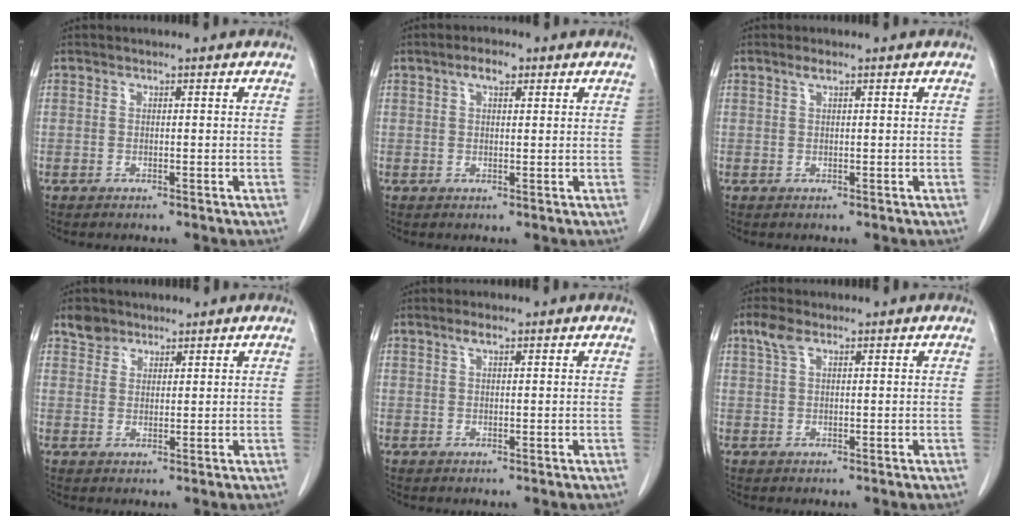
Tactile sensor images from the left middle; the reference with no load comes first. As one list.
[{"total": 2.8, "force": [1.5, 1.2, 2.0], "torque": [-0.038, 0.010, 0.025]}, {"total": 0.9, "force": [0.6, 0.2, 0.7], "torque": [-0.016, 0.005, 0.011]}, {"total": 3.1, "force": [2.3, 2.0, 0.3], "torque": [-0.004, 0.010, 0.038]}, {"total": 1.5, "force": [0.9, 0.5, 1.0], "torque": [-0.020, 0.006, 0.016]}, {"total": 2.5, "force": [1.5, 1.0, 1.7], "torque": [-0.045, 0.017, 0.034]}]